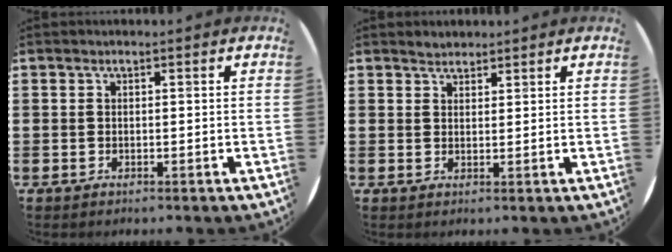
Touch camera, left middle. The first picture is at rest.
{"total": 1.7, "force": [1.6, 0.5, -0.1], "torque": [0.000, 0.004, 0.031]}